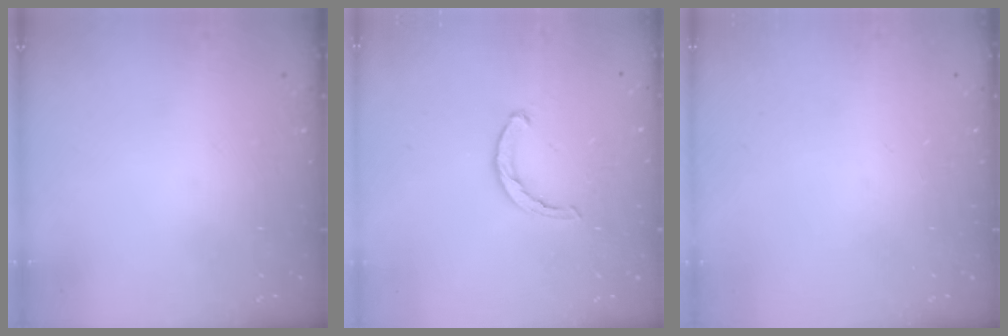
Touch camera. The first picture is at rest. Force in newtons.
{"total": 2.7, "press": 2.7, "slide": 0.4}
{"total": 0.0}